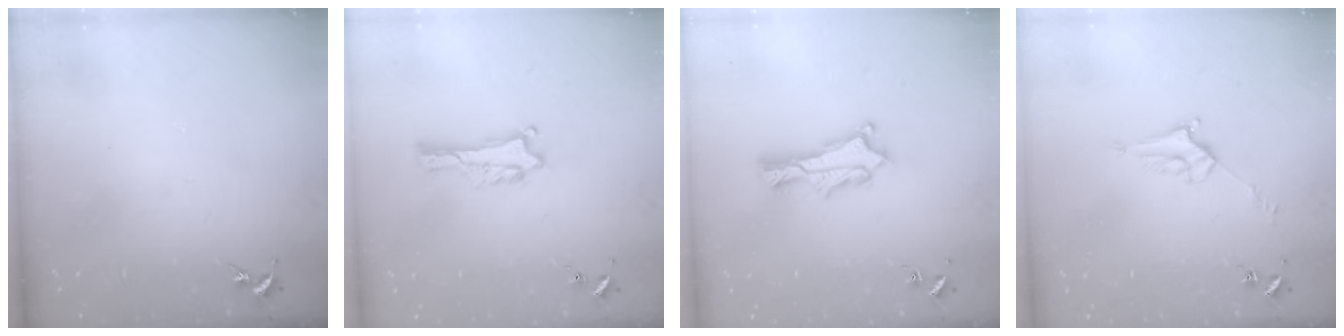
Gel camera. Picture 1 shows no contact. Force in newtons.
{"total": 0.5, "press": 0.5, "slide": 0.1}
{"total": 1.5, "press": 1.4, "slide": 0.2}
{"total": 3.8, "press": 3.8, "slide": 0.3}